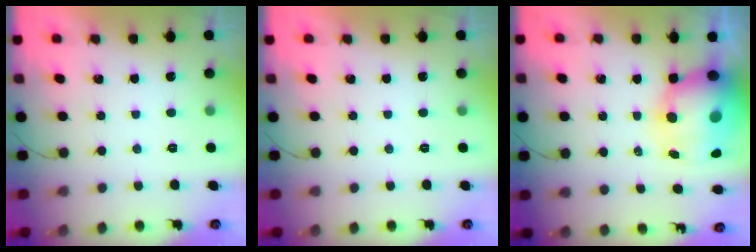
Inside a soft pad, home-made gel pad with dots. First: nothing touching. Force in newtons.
{"total": 0.0}
{"total": 15.1, "press": 14.6, "slide": 3.7}